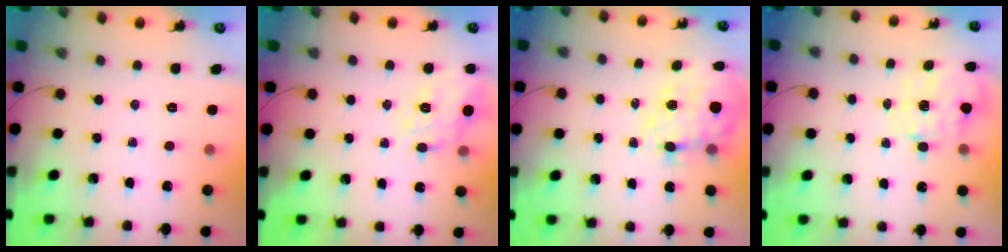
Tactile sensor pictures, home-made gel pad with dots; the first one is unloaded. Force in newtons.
{"total": 14.8, "press": 14.7, "slide": 0.5}
{"total": 17.9, "press": 17.6, "slide": 3.5}
{"total": 2.9, "press": 2.7, "slide": 0.8}